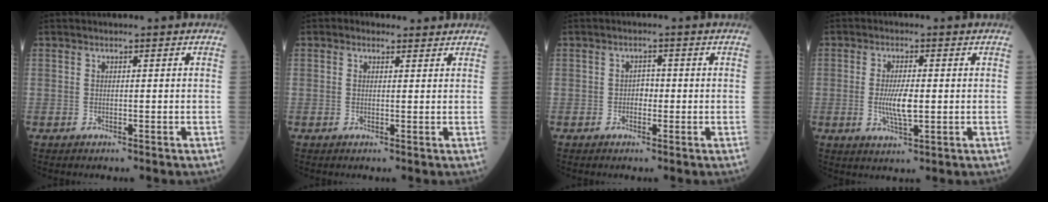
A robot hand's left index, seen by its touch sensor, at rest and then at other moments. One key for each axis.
{"total": 2.0, "fx": 1.5, "fy": 1.2, "fz": 0.4, "tx": -0.007, "ty": 0.014, "tz": 0.019}
{"total": 1.6, "fx": -0.3, "fy": 1.1, "fz": 1.1, "tx": -0.012, "ty": 0.006, "tz": -0.008}
{"total": 4.9, "fx": -0.3, "fy": 1.1, "fz": 4.8, "tx": -0.100, "ty": -0.008, "tz": -0.005}